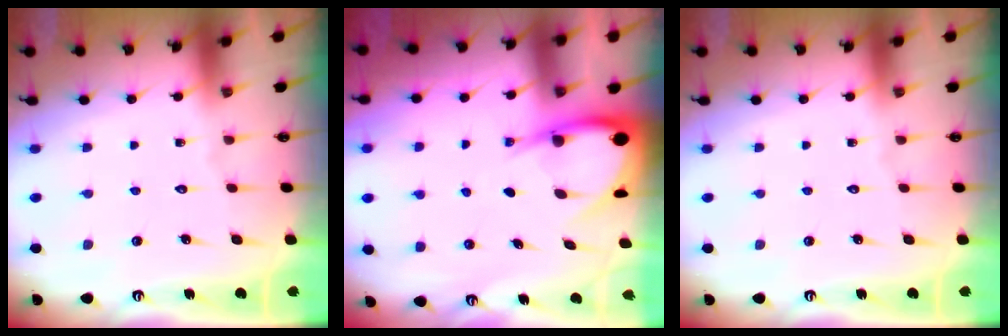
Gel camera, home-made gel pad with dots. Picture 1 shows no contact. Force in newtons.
{"total": 7.2, "press": 7.1, "slide": 1.0}
{"total": 0.0}